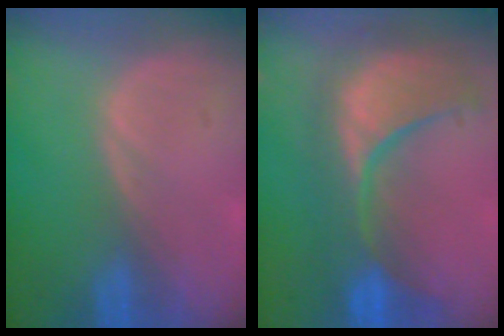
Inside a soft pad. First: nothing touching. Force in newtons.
{"total": 11.9, "press": 10.8, "slide": 4.8}